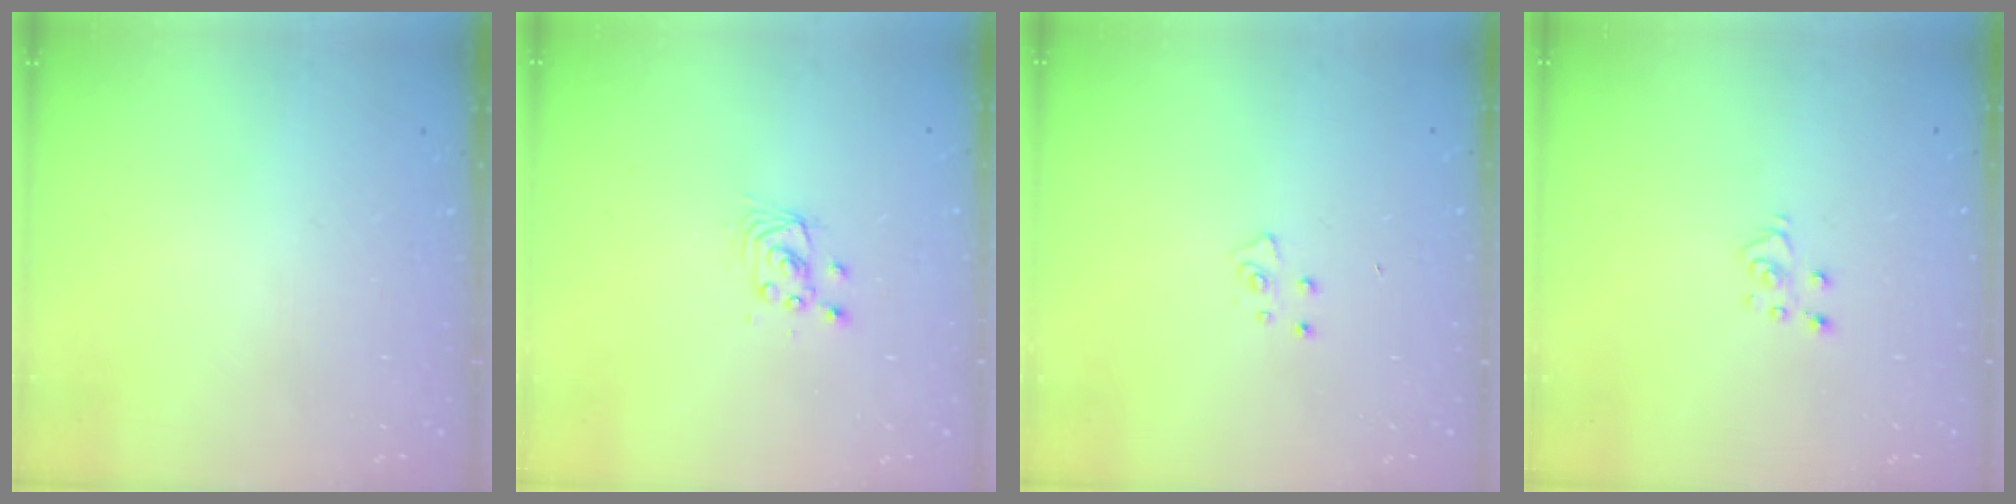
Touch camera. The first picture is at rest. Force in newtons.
{"total": 2.7, "press": 2.7, "slide": 0.2}
{"total": 4.4, "press": 4.4, "slide": 0.3}
{"total": 3.6, "press": 3.6, "slide": 0.2}